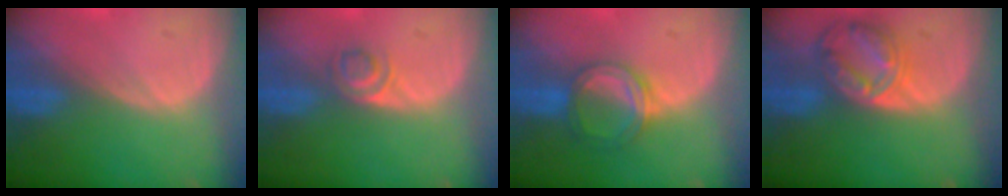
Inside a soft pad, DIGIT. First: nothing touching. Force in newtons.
{"total": 2.8, "press": 2.7, "slide": 1.0}
{"total": 5.3, "press": 5.0, "slide": 1.7}
{"total": 8.2, "press": 7.0, "slide": 4.3}